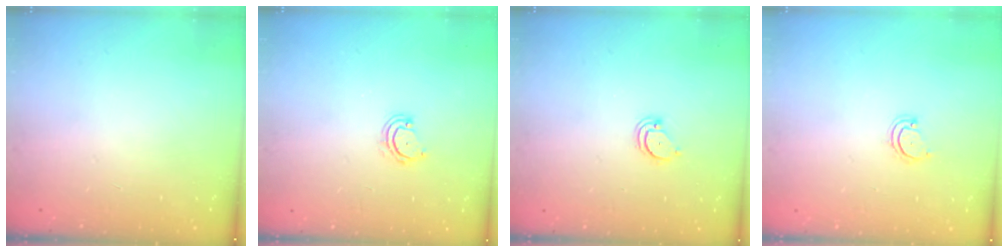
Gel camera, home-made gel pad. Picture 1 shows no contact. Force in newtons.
{"total": 4.0, "press": 4.0, "slide": 0.3}
{"total": 2.1, "press": 2.1, "slide": 0.2}
{"total": 3.6, "press": 3.5, "slide": 0.4}